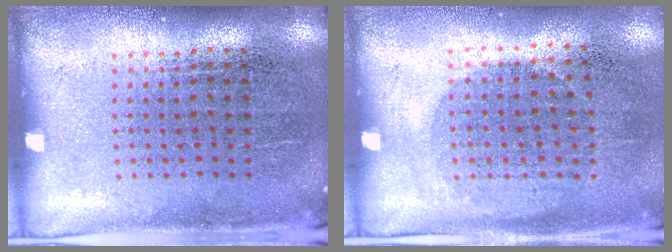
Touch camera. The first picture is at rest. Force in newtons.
{"total": 1.0, "press": 0.9, "slide": 0.5}